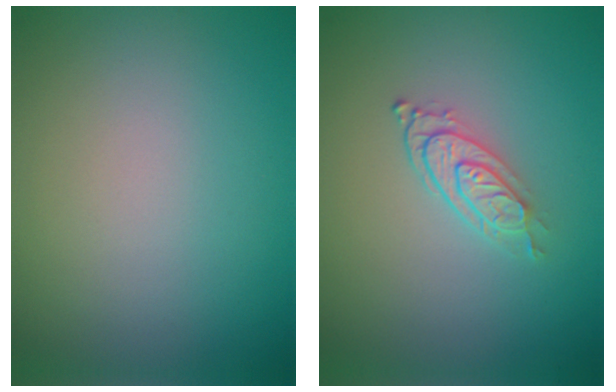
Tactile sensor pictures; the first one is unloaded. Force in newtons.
{"total": 2.8, "press": 2.2, "slide": 1.7}